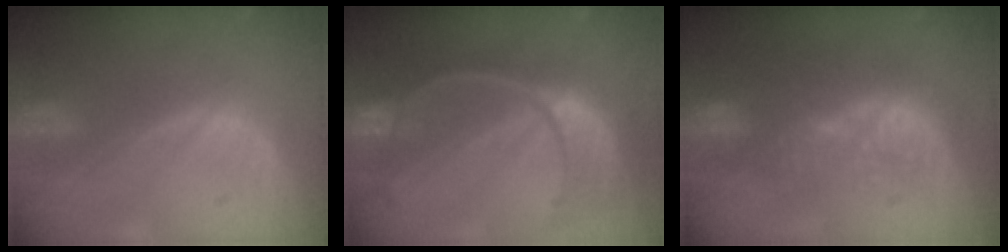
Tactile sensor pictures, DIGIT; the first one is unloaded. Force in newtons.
{"total": 11.2, "press": 9.4, "slide": 6.1}
{"total": 9.5, "press": 9.1, "slide": 2.8}